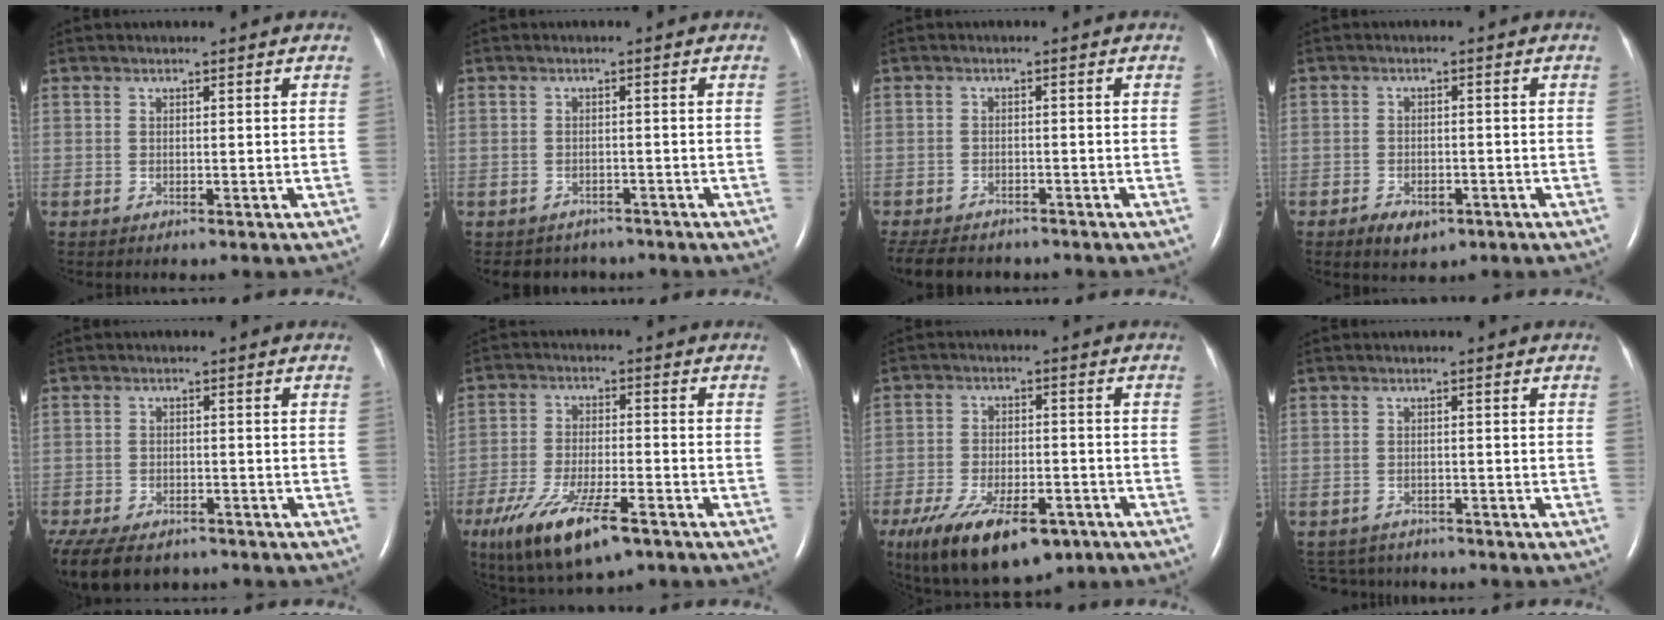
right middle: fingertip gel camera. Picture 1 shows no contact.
{"total": 4.5, "force": [-3.8, 2.3, -0.4], "torque": [0.004, 0.008, -0.051]}
{"total": 9.0, "force": [-7.6, 3.5, 3.3], "torque": [-0.066, -0.008, -0.107]}
{"total": 4.1, "force": [-2.4, 2.5, 2.2], "torque": [-0.034, 0.001, -0.027]}
{"total": 15.3, "force": [-10.8, 8.0, 7.2], "torque": [-0.201, -0.031, -0.153]}
{"total": 13.3, "force": [-8.0, 3.6, 10.0], "torque": [-0.196, -0.025, -0.134]}
{"total": 16.3, "force": [-10.1, 7.2, 10.6], "torque": [-0.202, -0.016, -0.157]}
{"total": 4.8, "force": [-4.5, 1.6, 0.1], "torque": [-0.002, -0.001, -0.068]}